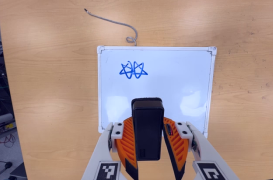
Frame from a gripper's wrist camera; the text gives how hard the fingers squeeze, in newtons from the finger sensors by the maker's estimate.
{"total": 6.6, "left": 5.8, "right": 7.5}